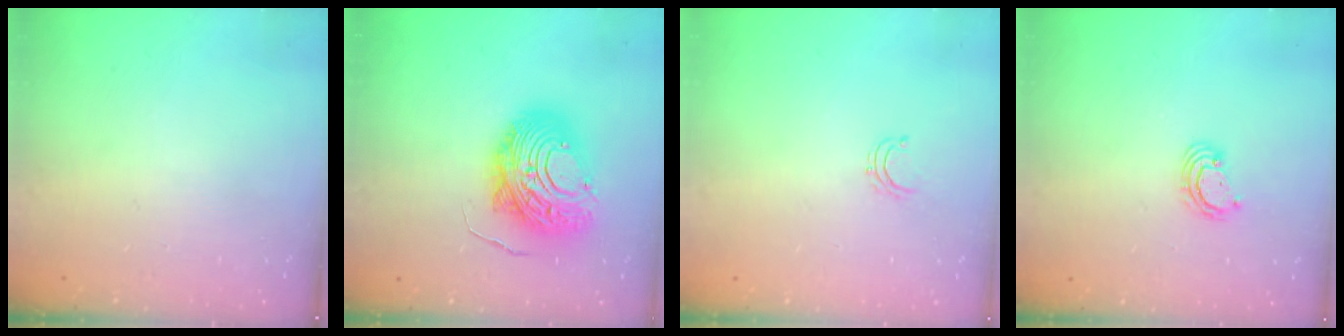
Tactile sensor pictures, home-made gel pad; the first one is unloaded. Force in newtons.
{"total": 17.5, "press": 17.5, "slide": 1.5}
{"total": 3.1, "press": 3.1, "slide": 0.2}
{"total": 2.9, "press": 2.9, "slide": 0.3}